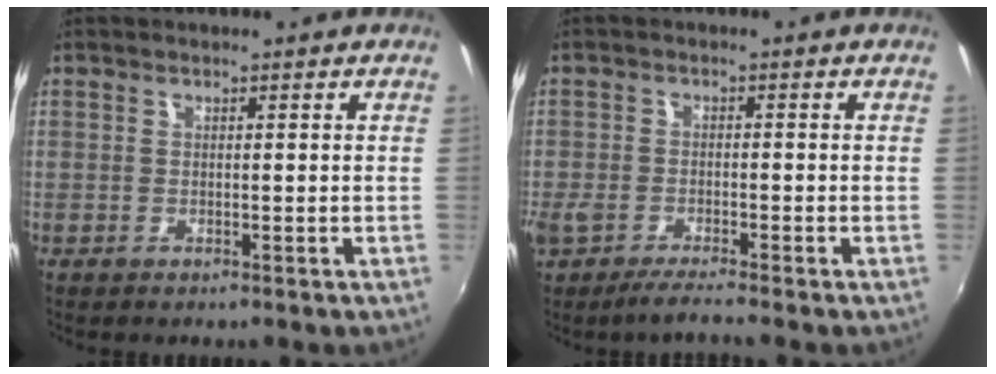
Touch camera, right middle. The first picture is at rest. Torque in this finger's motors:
{"motor_torque": [0.65, -0.53, 0.25, 0.09]}